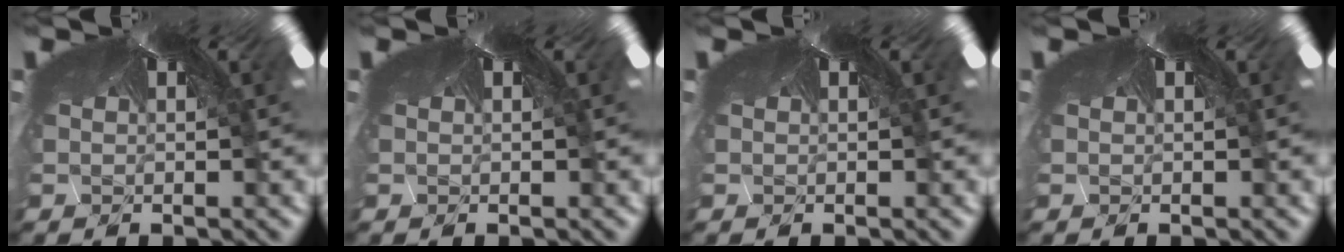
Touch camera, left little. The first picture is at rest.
{"total": 0.0}
{"total": 0.0}
{"total": 0.0}